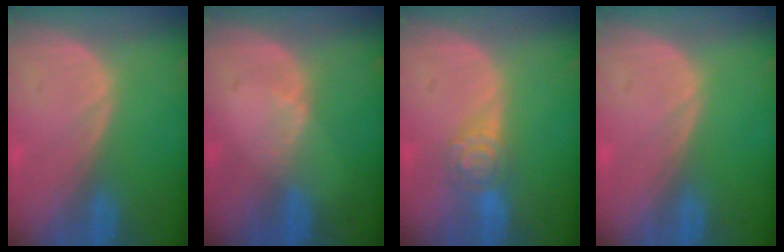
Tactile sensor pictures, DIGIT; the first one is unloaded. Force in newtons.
{"total": 1.1, "press": 1.1, "slide": 0.2}
{"total": 4.3, "press": 4.3, "slide": 0.2}
{"total": 0.0}